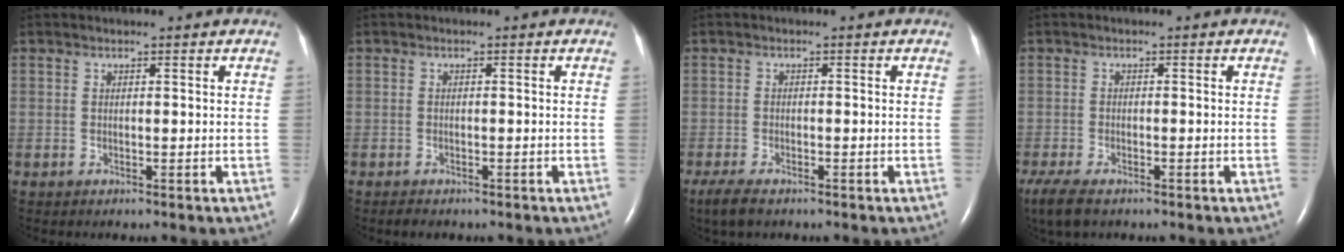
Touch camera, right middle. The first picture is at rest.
{"total": 1.6, "force": [-1.2, 0.7, 0.6], "torque": [-0.012, -0.002, -0.015]}
{"total": 4.0, "force": [-2.9, 1.3, 2.4], "torque": [-0.053, -0.011, -0.045]}
{"total": 7.3, "force": [-5.3, 2.8, 4.3], "torque": [-0.085, -0.018, -0.089]}